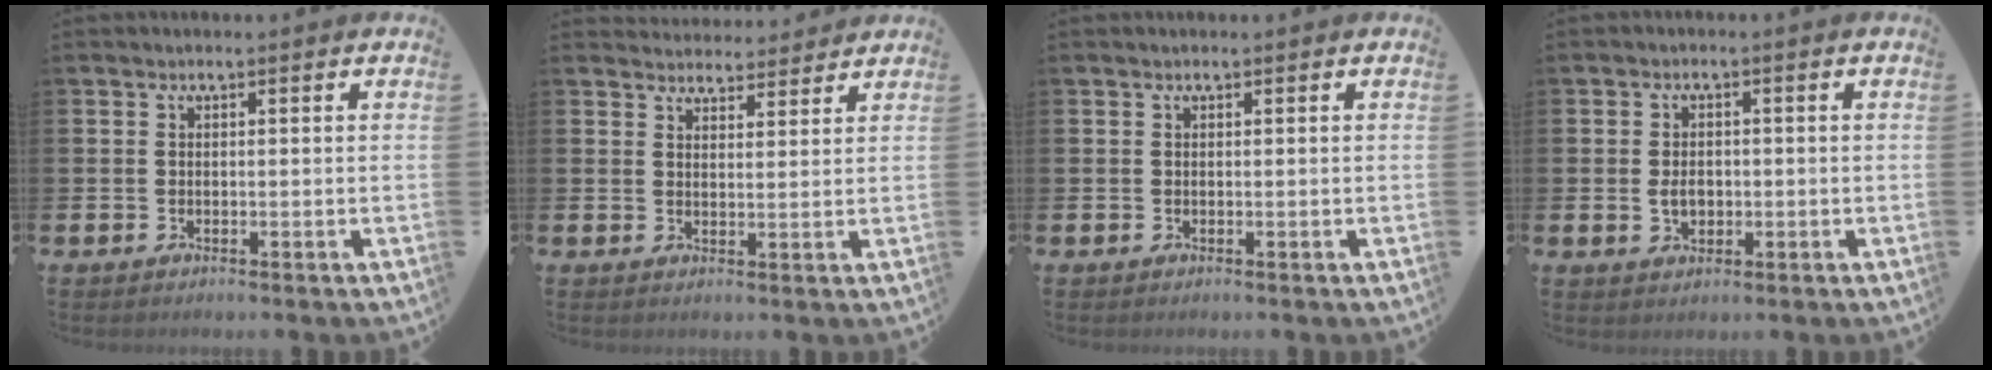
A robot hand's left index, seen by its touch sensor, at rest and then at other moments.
{"total": 3.5, "force": [3.4, 0.8, -0.4], "torque": [0.001, -0.019, 0.062]}
{"total": 0.0}
{"total": 2.5, "force": [-0.2, 1.8, 1.7], "torque": [-0.023, 0.001, -0.008]}